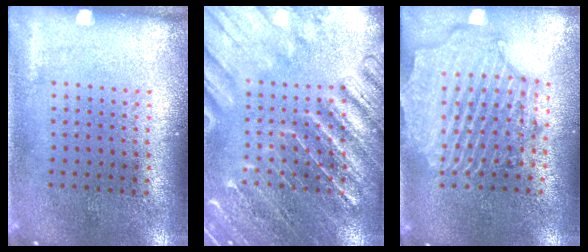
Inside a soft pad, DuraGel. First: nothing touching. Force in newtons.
{"total": 5.2, "press": 5.1, "slide": 0.7}
{"total": 2.6, "press": 2.3, "slide": 1.1}